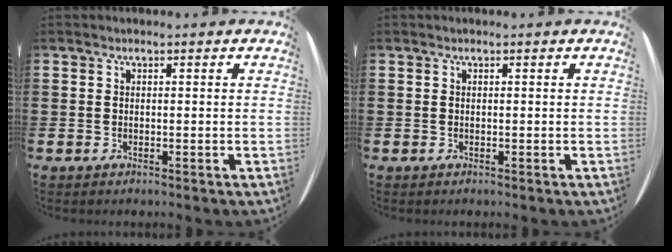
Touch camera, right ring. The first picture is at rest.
{"total": 0.0}